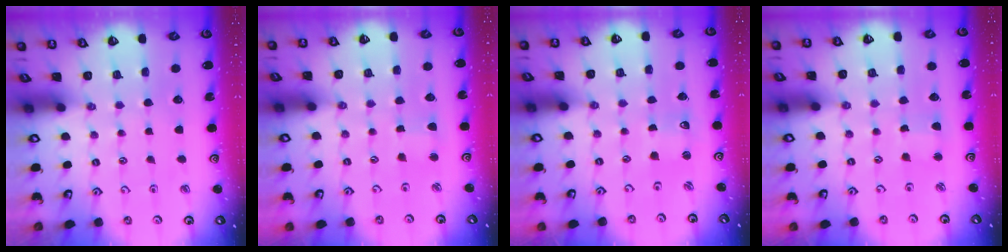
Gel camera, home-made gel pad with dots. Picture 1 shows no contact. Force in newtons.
{"total": 2.9, "press": 2.9, "slide": 0.3}
{"total": 0.0}
{"total": 2.7, "press": 2.7, "slide": 0.3}